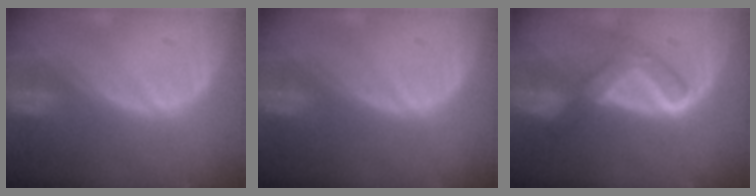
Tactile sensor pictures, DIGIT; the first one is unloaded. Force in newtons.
{"total": 0.0}
{"total": 5.2, "press": 5.1, "slide": 0.3}